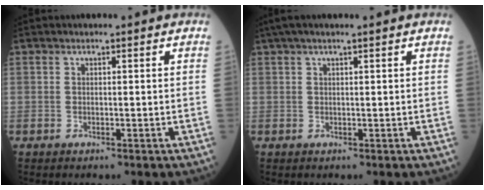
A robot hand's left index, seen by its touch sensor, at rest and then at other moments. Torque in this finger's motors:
{"motor_torque": [0.00, 0.05, -0.19, 0.02]}